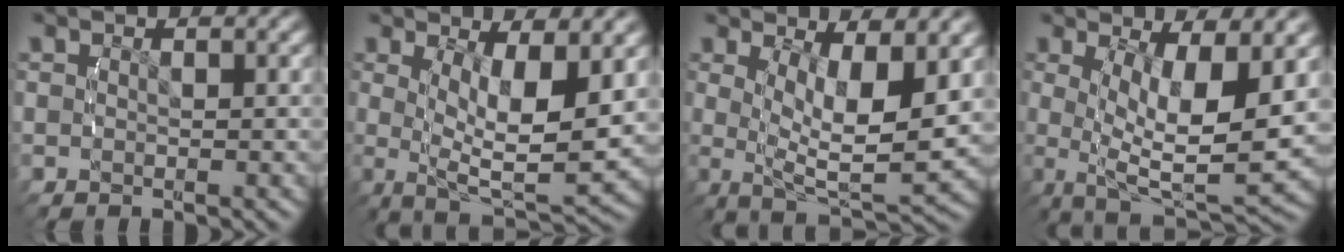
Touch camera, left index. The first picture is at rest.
{"total": 8.3, "force": [-0.9, 4.1, 7.2], "torque": [-0.125, -0.035, -0.008]}
{"total": 8.1, "force": [0.0, 3.9, 7.1], "torque": [-0.122, -0.028, 0.003]}
{"total": 9.8, "force": [-1.0, 4.8, 8.5], "torque": [-0.152, -0.038, -0.003]}